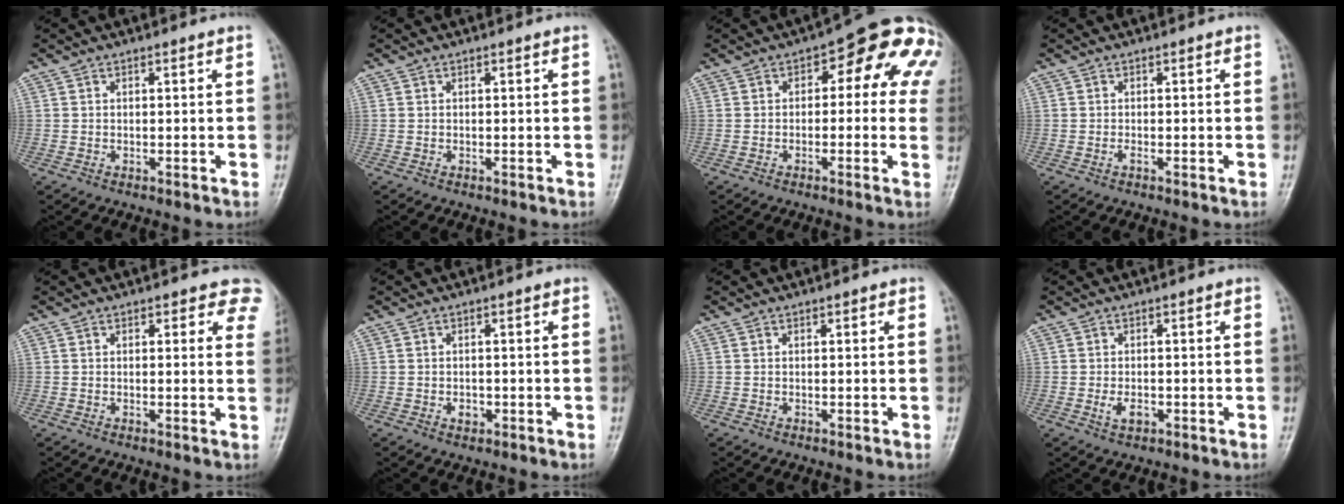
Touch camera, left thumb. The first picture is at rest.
{"total": 0.0}
{"total": 13.3, "force": [2.6, 6.8, 11.1], "torque": [-0.085, 0.027, 0.017]}
{"total": 0.7, "force": [-0.2, 0.2, 0.6], "torque": [-0.008, -0.001, -0.006]}
{"total": 5.3, "force": [3.6, 2.9, 2.6], "torque": [0.011, -0.012, 0.023]}
{"total": 1.7, "force": [-0.5, 1.3, 0.9], "torque": [-0.006, 0.003, -0.008]}
{"total": 0.6, "force": [0.3, 0.4, 0.5], "torque": [-0.002, 0.001, 0.001]}
{"total": 2.7, "force": [-0.8, 1.6, 2.0], "torque": [-0.035, 0.000, -0.015]}